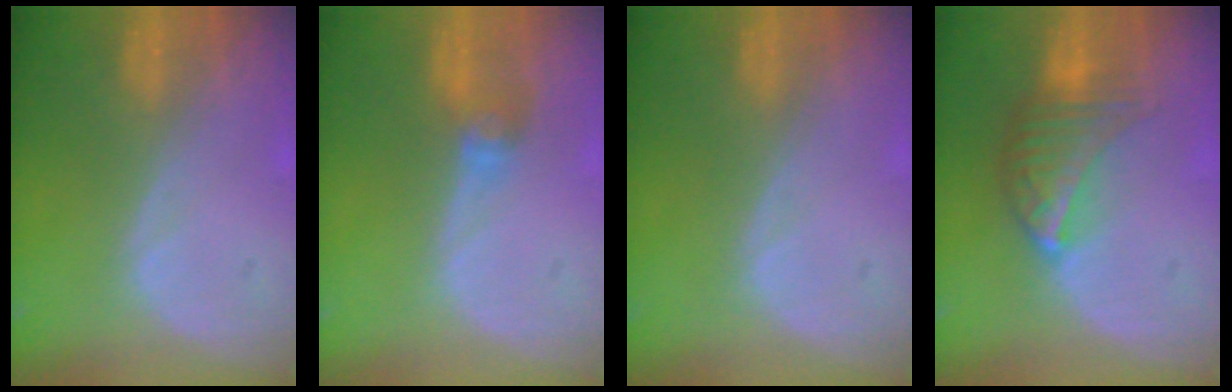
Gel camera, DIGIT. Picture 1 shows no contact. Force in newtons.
{"total": 2.7, "press": 2.7, "slide": 0.1}
{"total": 0.0}
{"total": 6.8, "press": 6.2, "slide": 2.8}